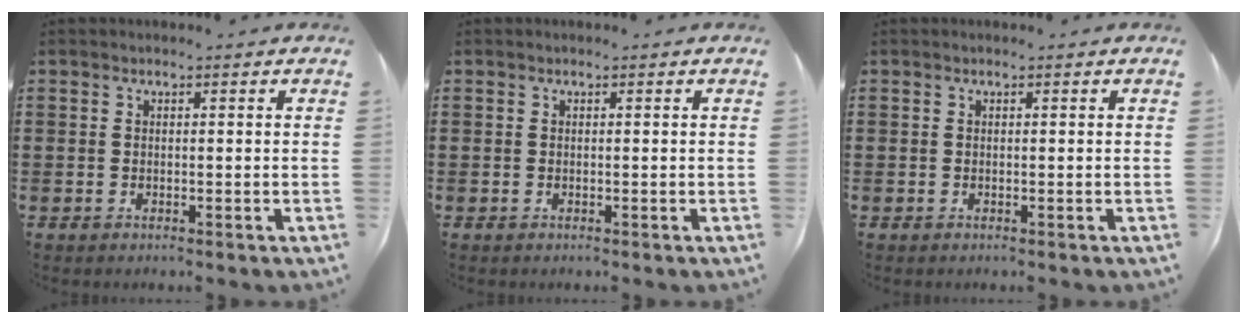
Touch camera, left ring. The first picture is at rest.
{"total": 0.0}
{"total": 0.0}